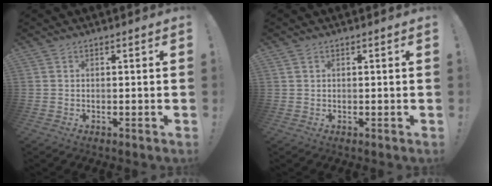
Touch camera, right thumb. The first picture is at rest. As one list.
[{"total": 0.8, "force": [0.6, 0.5, 0.2], "torque": [0.003, -0.001, 0.009]}]